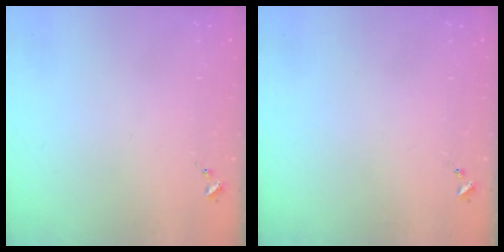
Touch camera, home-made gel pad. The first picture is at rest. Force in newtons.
{"total": 0.0}